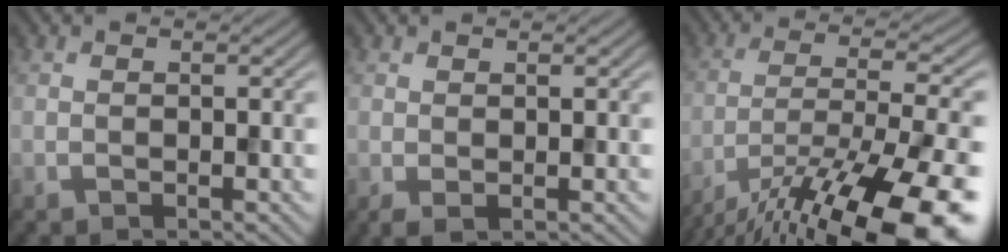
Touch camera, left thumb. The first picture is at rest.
{"total": 1.1, "force": [0.1, 0.5, 1.0], "torque": [-0.023, -0.003, 0.004]}
{"total": 18.7, "force": [-13.5, 4.5, 12.1], "torque": [-0.186, -0.032, -0.214]}